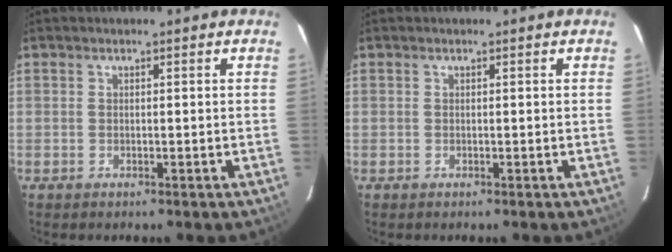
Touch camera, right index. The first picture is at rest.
{"total": 0.0}